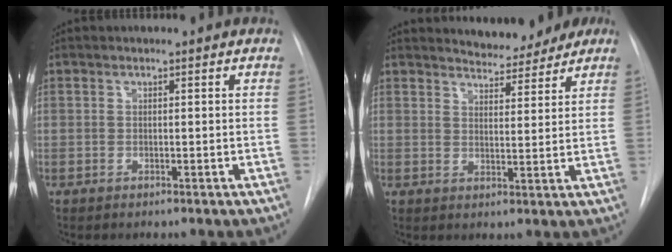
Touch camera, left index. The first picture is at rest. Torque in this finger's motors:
{"motor_torque": [0.29, -0.62, -0.03, 0.01]}